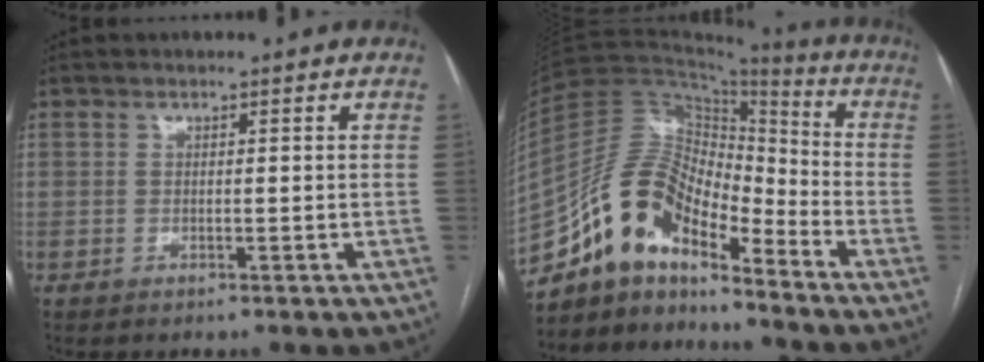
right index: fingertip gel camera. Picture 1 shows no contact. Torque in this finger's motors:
{"motor_torque": [1.06, -1.08, 0.64, 0.21]}